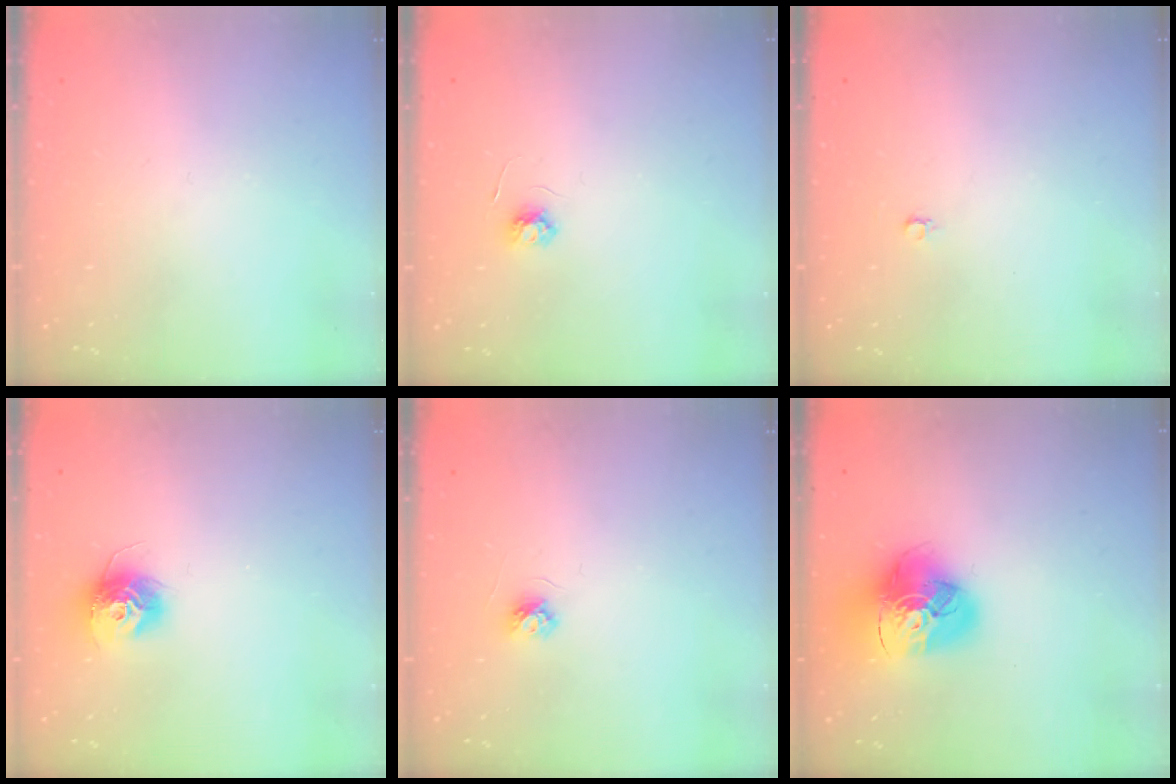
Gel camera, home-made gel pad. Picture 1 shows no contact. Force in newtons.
{"total": 3.6, "press": 3.6, "slide": 0.5}
{"total": 2.2, "press": 2.2, "slide": 0.2}
{"total": 11.5, "press": 11.4, "slide": 0.8}
{"total": 3.8, "press": 3.7, "slide": 0.5}
{"total": 17.2, "press": 17.0, "slide": 1.9}